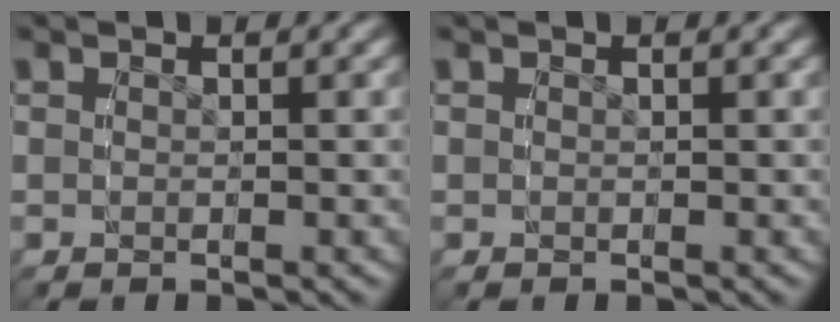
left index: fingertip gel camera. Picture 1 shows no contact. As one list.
[{"total": 0.0}]